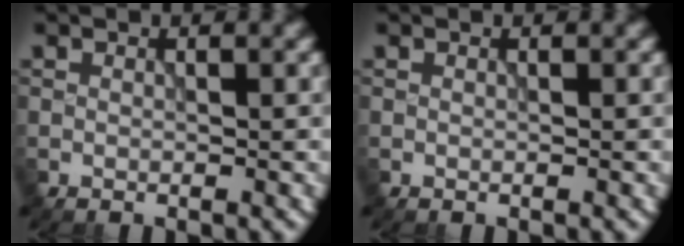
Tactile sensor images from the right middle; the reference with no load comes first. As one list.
[{"total": 0.0}]